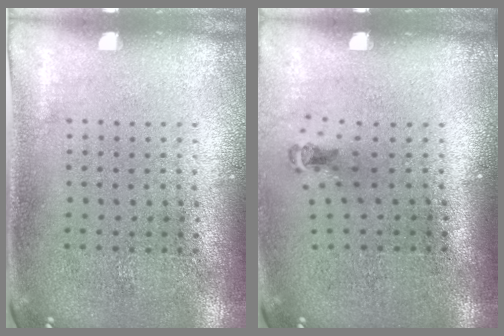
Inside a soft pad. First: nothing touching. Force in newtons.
{"total": 0.6, "press": 0.3, "slide": 0.5}